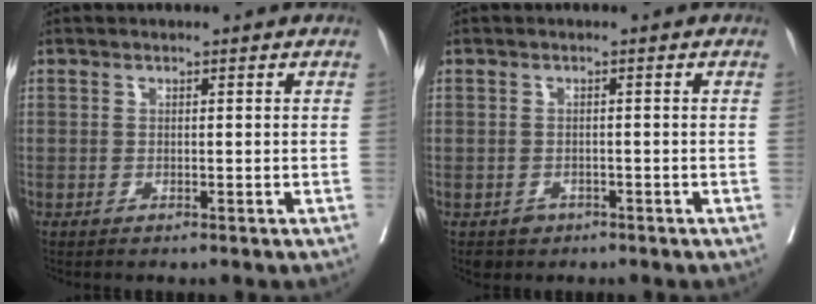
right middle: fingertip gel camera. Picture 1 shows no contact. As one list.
[{"total": 2.4, "force": [-1.4, 1.9, 0.4], "torque": [-0.004, 0.005, -0.019]}]